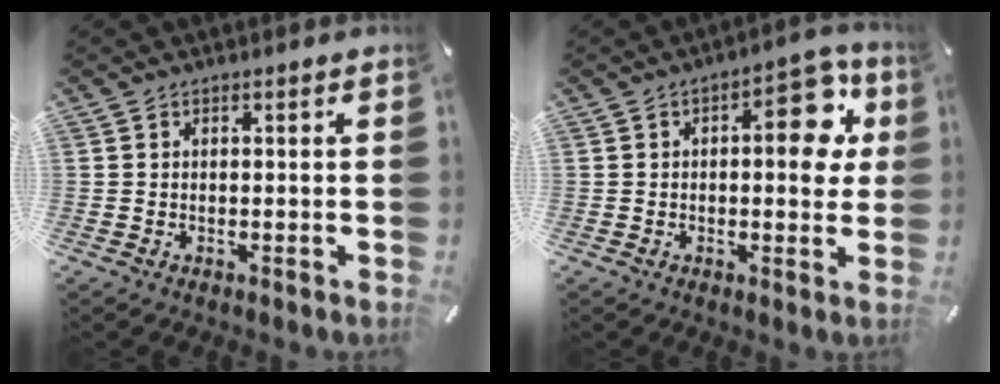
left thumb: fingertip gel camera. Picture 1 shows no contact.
{"total": 12.4, "force": [3.1, 6.1, 10.4], "torque": [-0.113, -0.015, 0.044]}